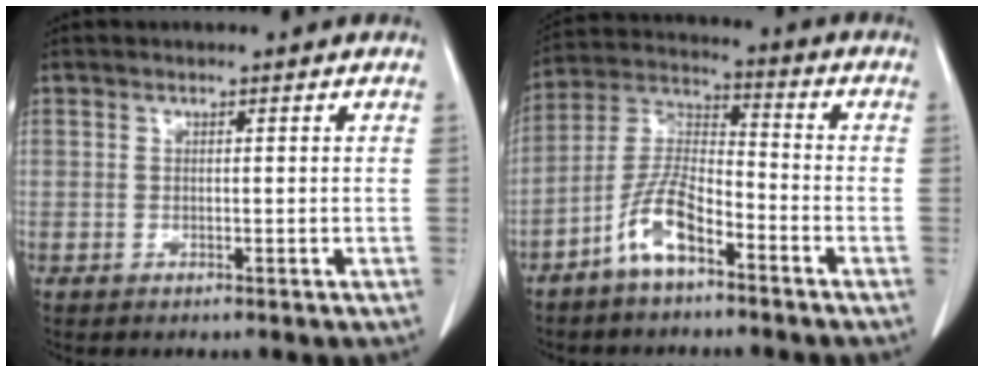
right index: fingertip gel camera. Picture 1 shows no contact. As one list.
[{"total": 9.1, "force": [-5.5, 2.6, 6.8], "torque": [-0.151, 0.008, -0.109]}]